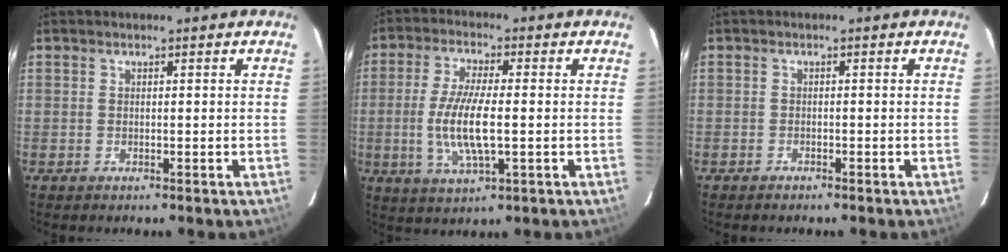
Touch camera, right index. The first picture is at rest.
{"total": 10.2, "force": [-1.2, 2.5, 9.8], "torque": [-0.198, -0.009, -0.024]}
{"total": 1.0, "force": [-0.9, 0.3, 0.1], "torque": [-0.010, 0.003, -0.017]}